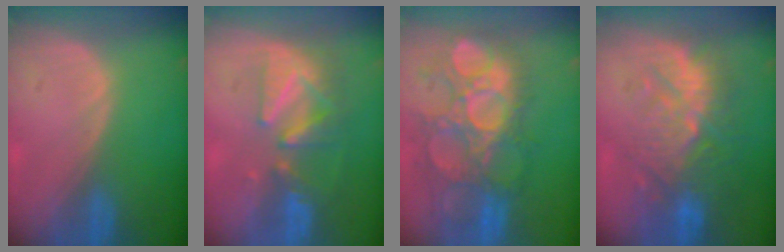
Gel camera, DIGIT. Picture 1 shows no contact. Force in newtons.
{"total": 8.6, "press": 8.0, "slide": 3.1}
{"total": 12.0, "press": 11.4, "slide": 3.7}
{"total": 10.3, "press": 9.8, "slide": 3.2}